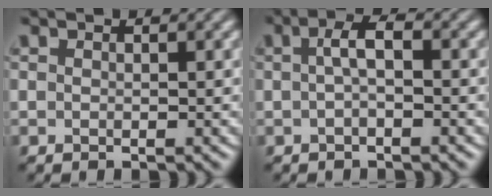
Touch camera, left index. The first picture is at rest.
{"total": 2.2, "force": [0.0, 0.7, 2.1], "torque": [-0.043, 0.007, -0.004]}